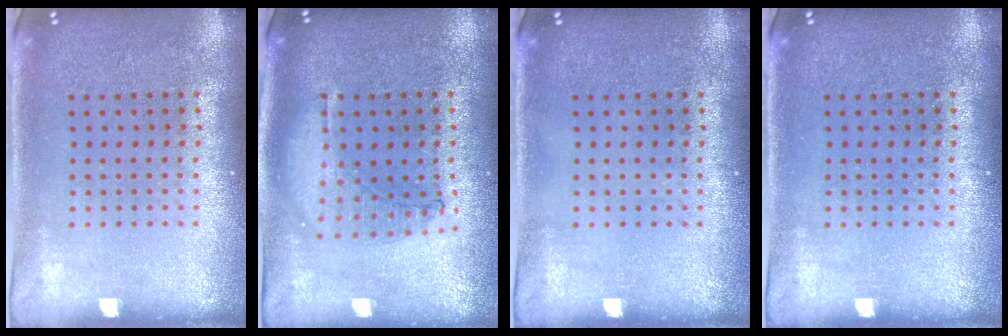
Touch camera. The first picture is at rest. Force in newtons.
{"total": 1.0, "press": 1.0, "slide": 0.2}
{"total": 0.0}
{"total": 0.0}